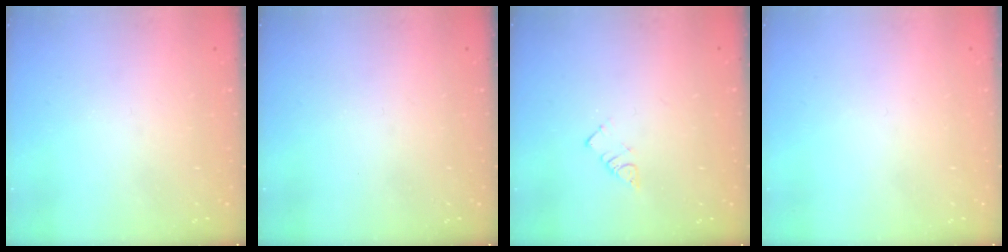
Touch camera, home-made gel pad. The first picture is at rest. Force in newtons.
{"total": 0.0}
{"total": 2.8, "press": 2.8, "slide": 0.2}
{"total": 1.5, "press": 1.5, "slide": 0.1}